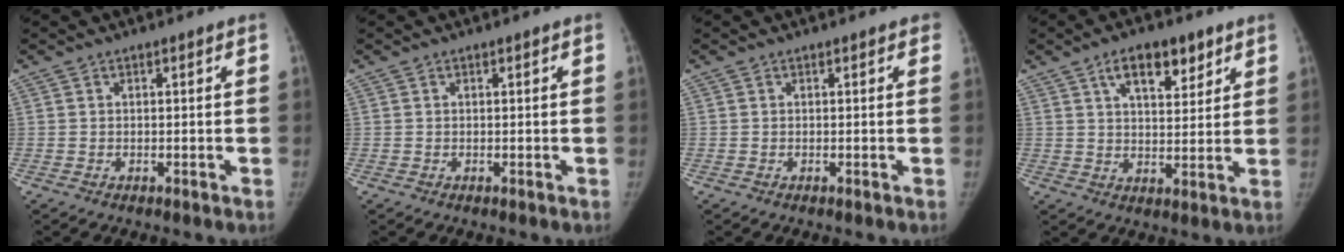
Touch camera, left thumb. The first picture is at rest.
{"total": 0.0}
{"total": 0.6, "force": [0.4, 0.3, 0.3], "torque": [0.005, 0.001, -0.003]}
{"total": 9.7, "force": [5.4, 4.5, 6.6], "torque": [-0.076, -0.024, 0.086]}